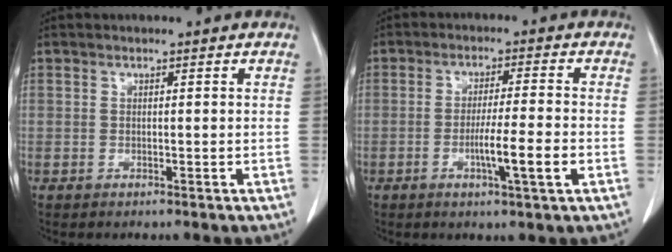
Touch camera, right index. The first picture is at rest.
{"total": 6.8, "force": [-2.2, -0.4, 6.4], "torque": [-0.107, -0.009, -0.037]}